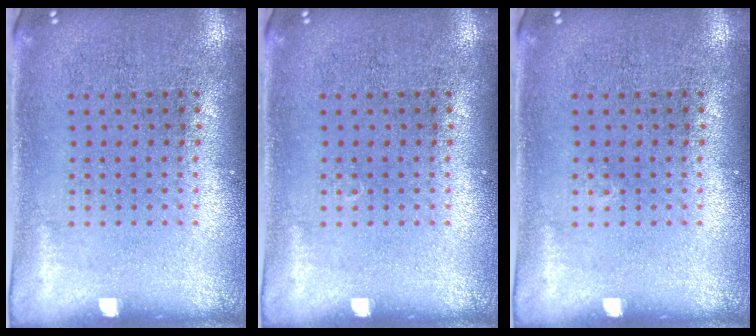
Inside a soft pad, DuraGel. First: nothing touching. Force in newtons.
{"total": 0.0}
{"total": 0.0}